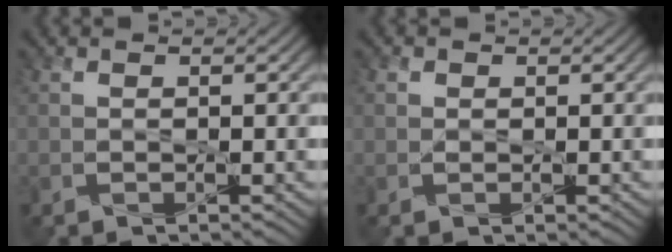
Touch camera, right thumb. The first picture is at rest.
{"total": 0.7, "force": [0.2, 0.7, 0.1], "torque": [0.000, 0.000, 0.000]}